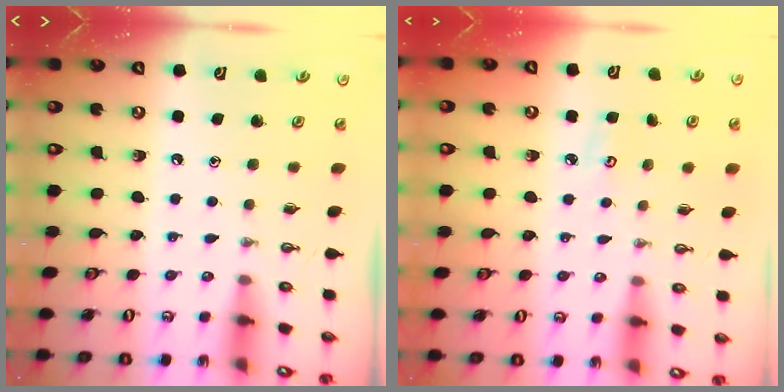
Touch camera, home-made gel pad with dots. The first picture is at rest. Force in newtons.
{"total": 3.6, "press": 3.5, "slide": 0.4}